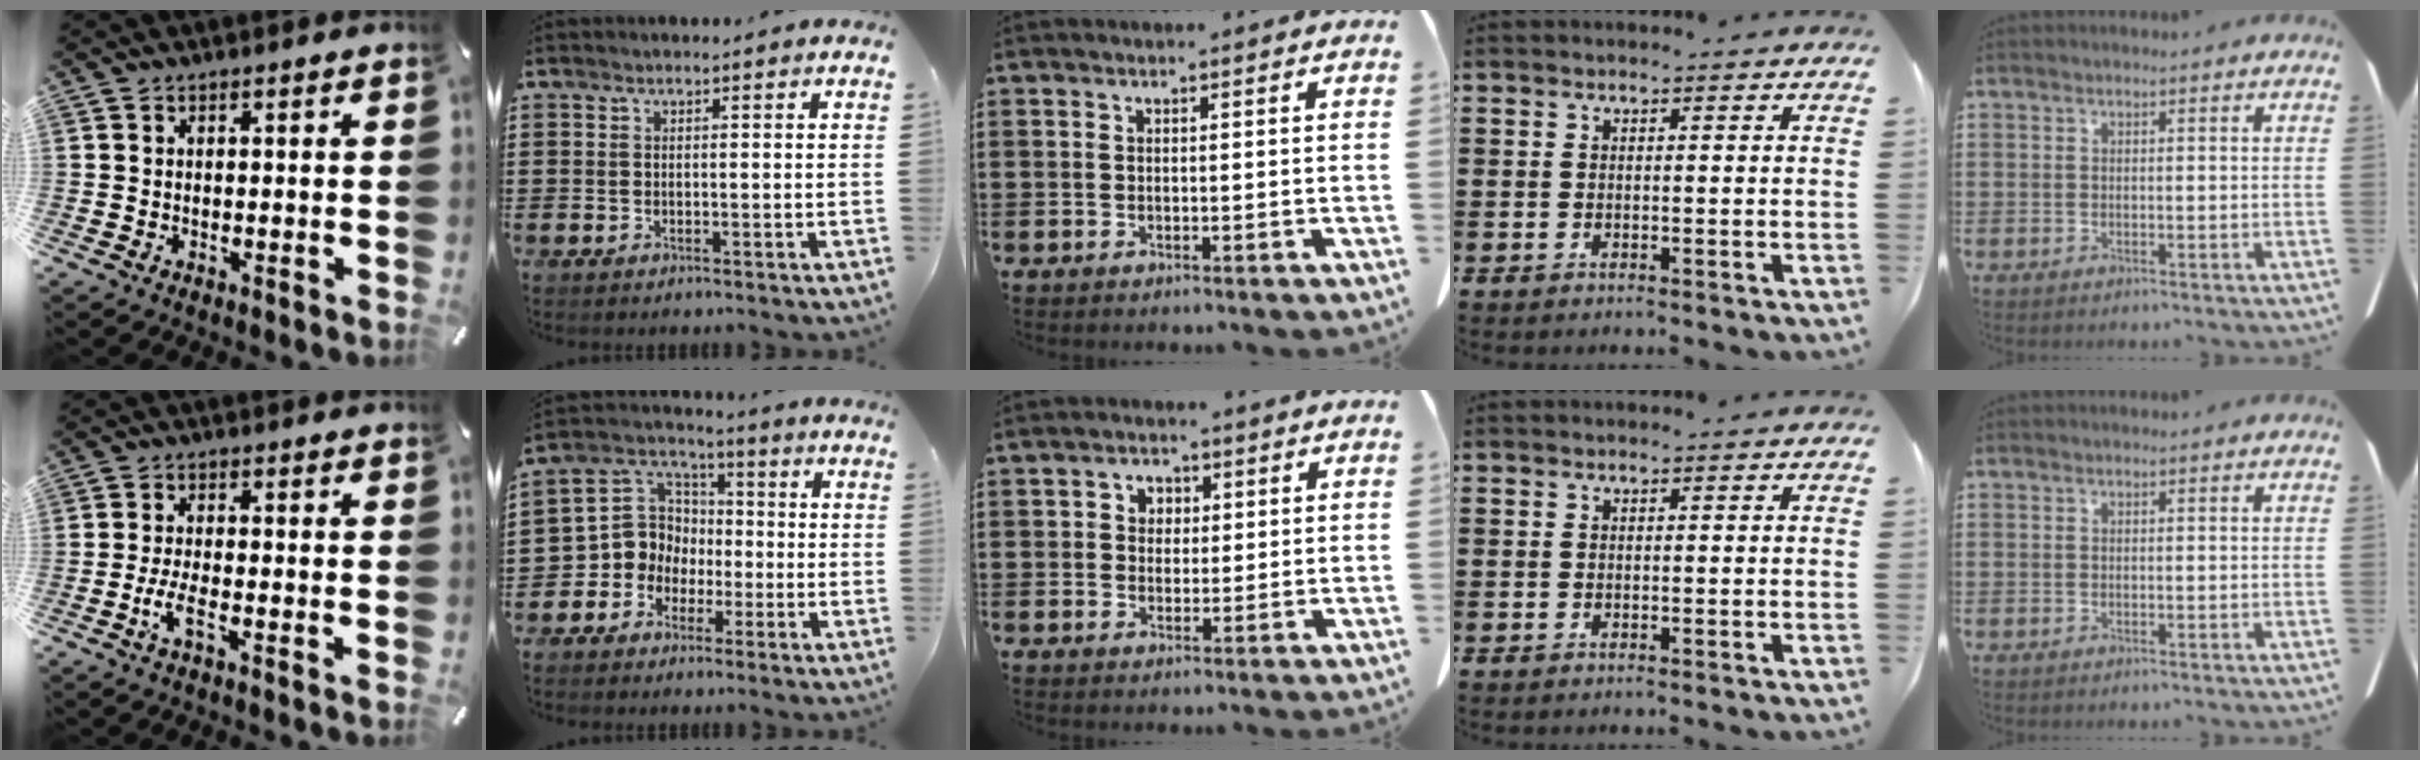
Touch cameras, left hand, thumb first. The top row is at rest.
{"thumb": {"total": 4.7, "force": [-2.3, 1.2, 4.0], "torque": [-0.093, -0.006, -0.045]}, "index": {"total": 8.2, "force": [-2.2, 7.7, 2.0], "torque": [-0.093, 0.003, -0.049]}, "middle": {"total": 2.4, "force": [0.7, 2.2, 0.7], "torque": [-0.024, 0.009, 0.011]}}